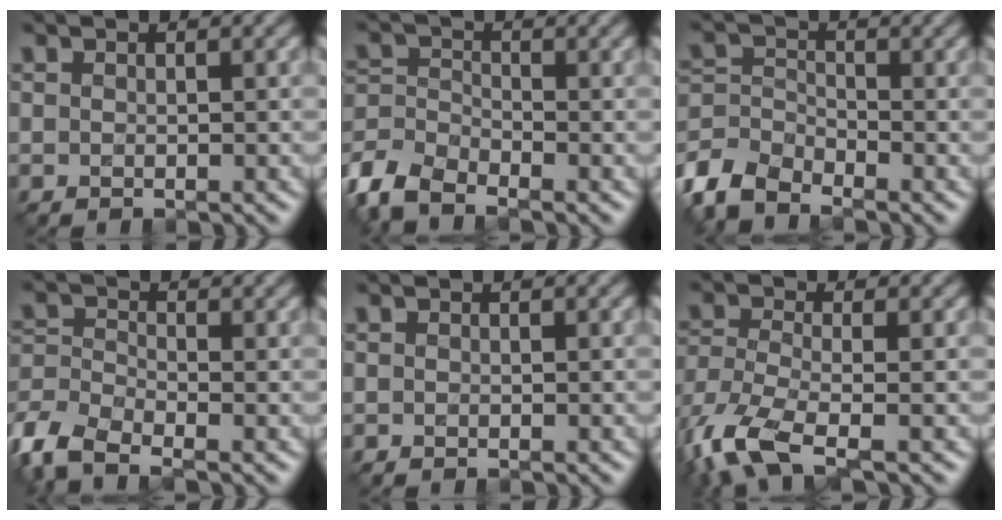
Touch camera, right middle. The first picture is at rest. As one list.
[{"total": 4.8, "force": [-3.8, 1.8, 2.3], "torque": [-0.053, -0.005, -0.091]}, {"total": 4.7, "force": [-3.8, 1.9, 1.8], "torque": [-0.042, -0.005, -0.091]}, {"total": 5.5, "force": [-3.8, 2.2, 3.3], "torque": [-0.076, -0.004, -0.094]}, {"total": 0.0}, {"total": 8.0, "force": [-4.6, 3.0, 5.8], "torque": [-0.142, -0.026, -0.098]}]